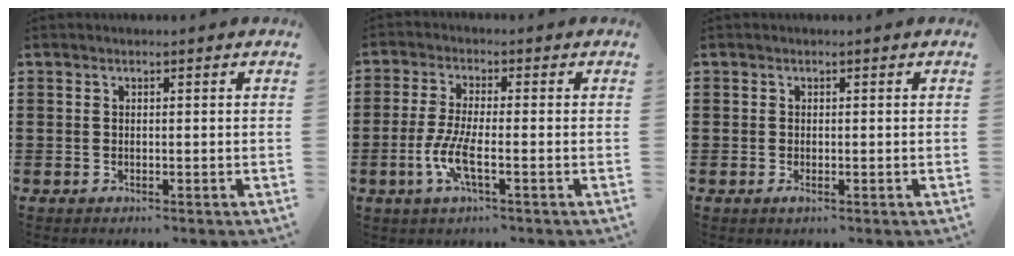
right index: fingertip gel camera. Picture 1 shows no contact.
{"total": 5.9, "force": [-2.1, 1.3, 5.4], "torque": [-0.127, -0.015, -0.046]}
{"total": 0.6, "force": [-0.3, 0.2, 0.5], "torque": [-0.012, -0.006, -0.004]}